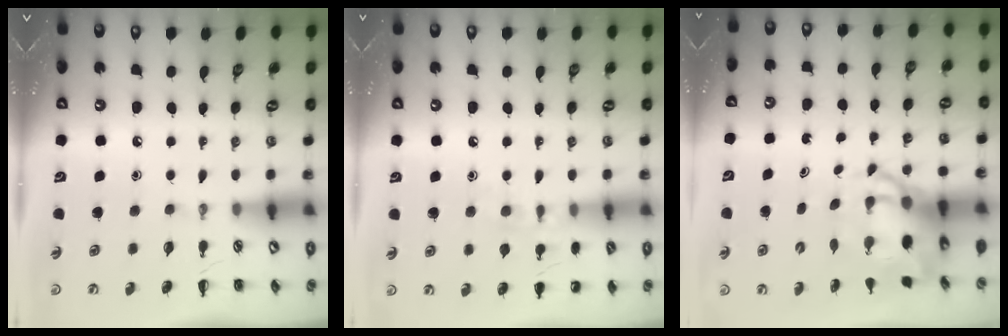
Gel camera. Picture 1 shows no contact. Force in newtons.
{"total": 8.0, "press": 7.8, "slide": 1.7}
{"total": 6.4, "press": 6.2, "slide": 1.7}